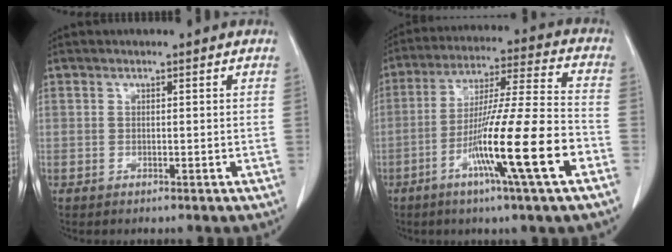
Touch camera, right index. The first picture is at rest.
{"total": 16.8, "force": [-6.7, -0.8, 15.4], "torque": [-0.275, -0.015, -0.119]}